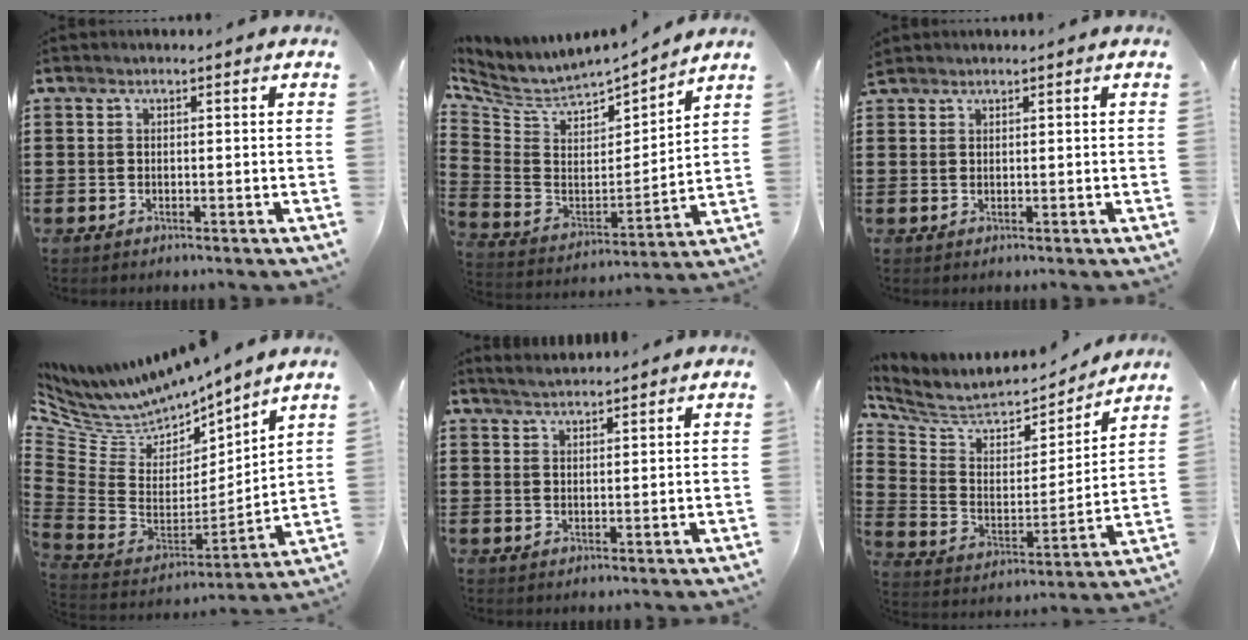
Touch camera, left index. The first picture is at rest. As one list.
[{"total": 5.1, "force": [4.3, 2.3, 1.6], "torque": [-0.061, -0.041, 0.070]}, {"total": 1.3, "force": [1.2, 0.4, 0.1], "torque": [-0.005, 0.001, 0.024]}, {"total": 6.1, "force": [5.6, 2.3, -0.1], "torque": [-0.052, -0.063, 0.097]}, {"total": 2.1, "force": [2.1, 0.1, 0.4], "torque": [-0.013, 0.003, 0.041]}, {"total": 6.1, "force": [5.4, 2.4, 1.5], "torque": [-0.059, -0.045, 0.088]}]